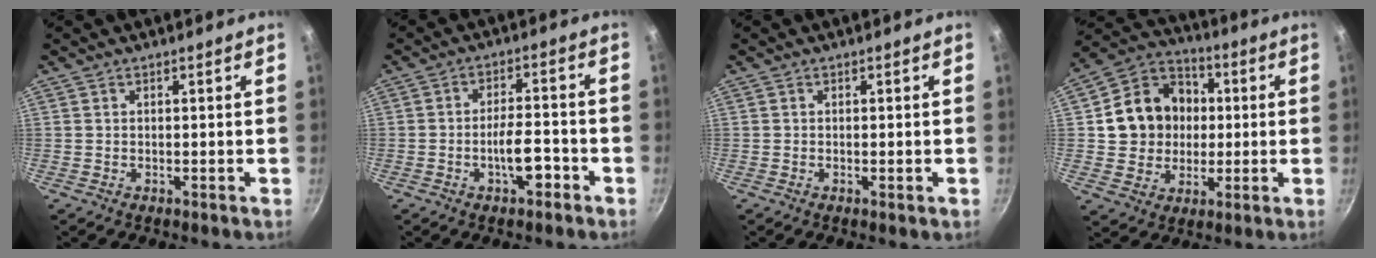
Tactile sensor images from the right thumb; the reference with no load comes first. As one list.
[{"total": 7.3, "force": [-2.9, 2.4, 6.3], "torque": [-0.099, 0.023, -0.051]}, {"total": 0.8, "force": [-0.2, 0.2, 0.8], "torque": [-0.014, 0.000, -0.005]}, {"total": 14.8, "force": [1.2, 13.1, 6.9], "torque": [-0.087, 0.025, 0.016]}]